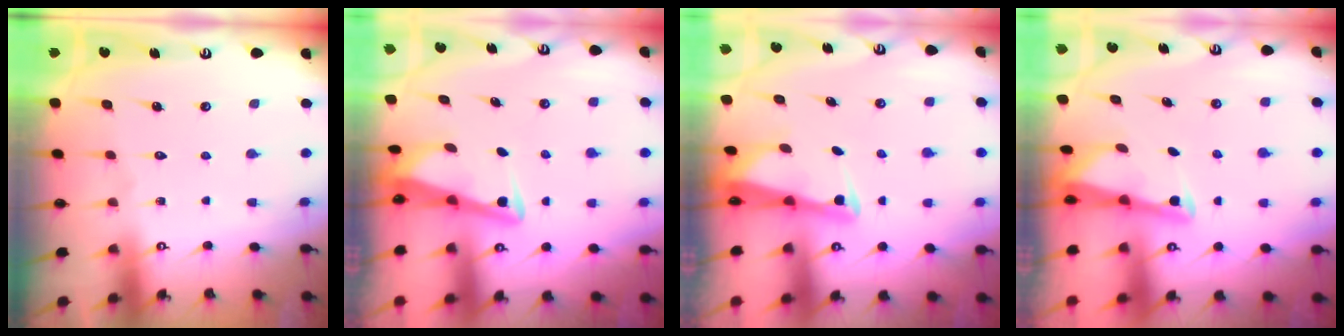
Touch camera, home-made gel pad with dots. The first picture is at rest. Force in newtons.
{"total": 3.4, "press": 3.4, "slide": 0.3}
{"total": 2.4, "press": 2.4, "slide": 0.5}
{"total": 3.0, "press": 3.0, "slide": 0.2}